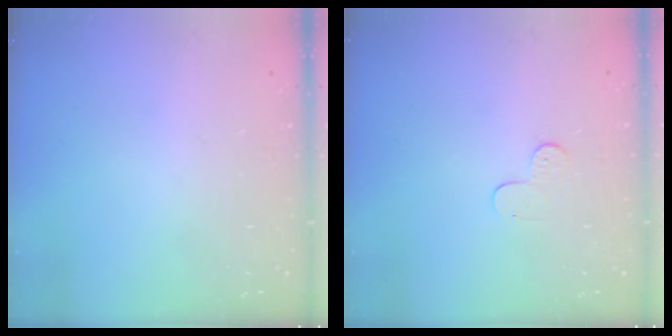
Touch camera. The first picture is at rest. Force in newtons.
{"total": 3.9, "press": 3.8, "slide": 0.4}